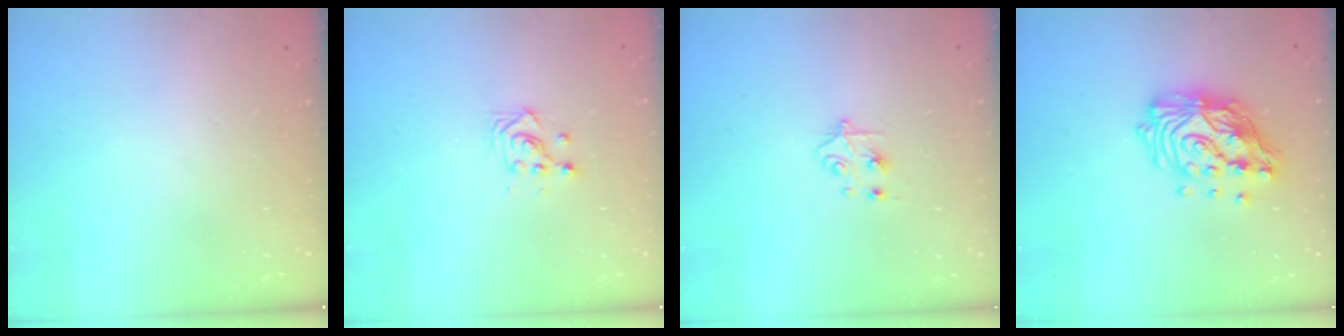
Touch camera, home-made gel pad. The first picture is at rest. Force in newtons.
{"total": 2.9, "press": 2.9, "slide": 0.1}
{"total": 4.8, "press": 4.8, "slide": 0.6}
{"total": 15.2, "press": 15.1, "slide": 2.0}